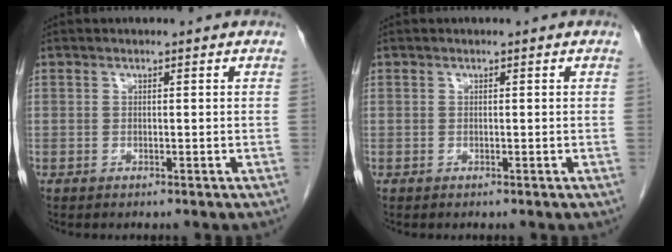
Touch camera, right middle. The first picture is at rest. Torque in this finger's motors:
{"motor_torque": [0.00, 0.00, 0.00, 0.00]}